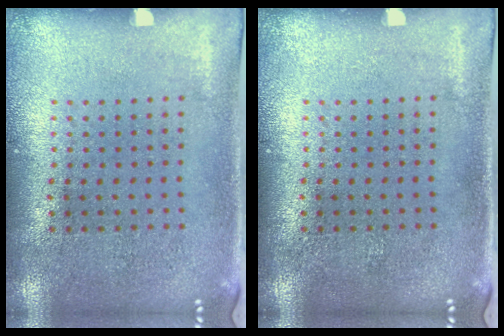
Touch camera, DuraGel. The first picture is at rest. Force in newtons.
{"total": 0.0}